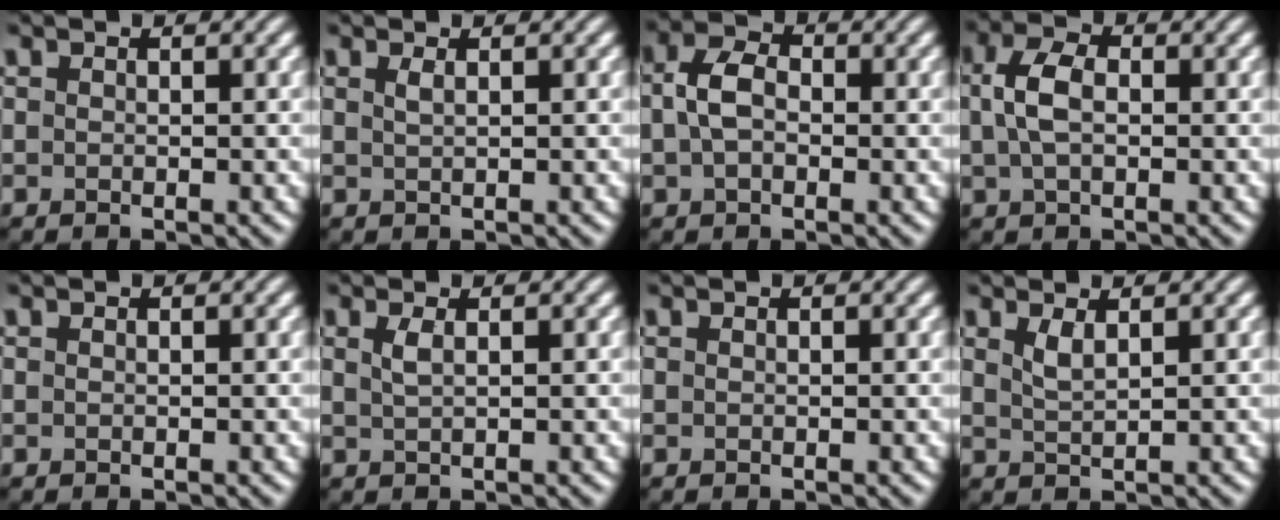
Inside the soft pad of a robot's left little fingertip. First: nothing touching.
{"total": 0.8, "force": [0.4, 0.3, 0.7], "torque": [-0.010, 0.002, 0.006]}
{"total": 3.6, "force": [0.1, 2.5, 2.6], "torque": [-0.058, 0.006, -0.006]}
{"total": 3.8, "force": [0.3, 2.3, 2.9], "torque": [-0.068, 0.007, 0.002]}
{"total": 0.0}
{"total": 1.2, "force": [0.5, 0.4, 1.0], "torque": [-0.022, 0.002, 0.009]}
{"total": 0.0}
{"total": 1.5, "force": [0.9, 0.4, 1.1], "torque": [-0.026, -0.002, 0.020]}